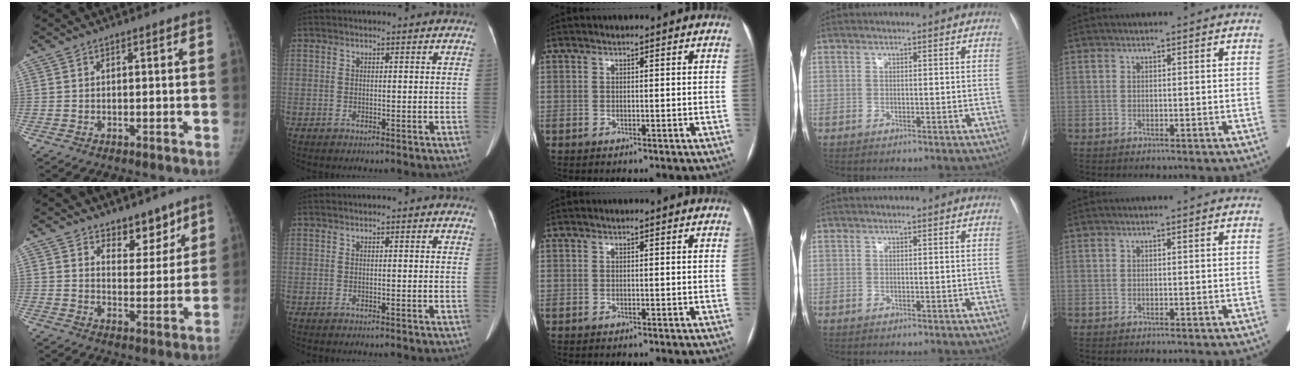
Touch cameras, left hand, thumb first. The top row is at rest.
{"thumb": {"total": 7.4, "force": [5.8, 3.8, 2.7], "torque": [0.000, -0.041, 0.090]}, "index": {"total": 1.1, "force": [1.1, 0.2, 0.2], "torque": [-0.009, -0.009, 0.002]}}